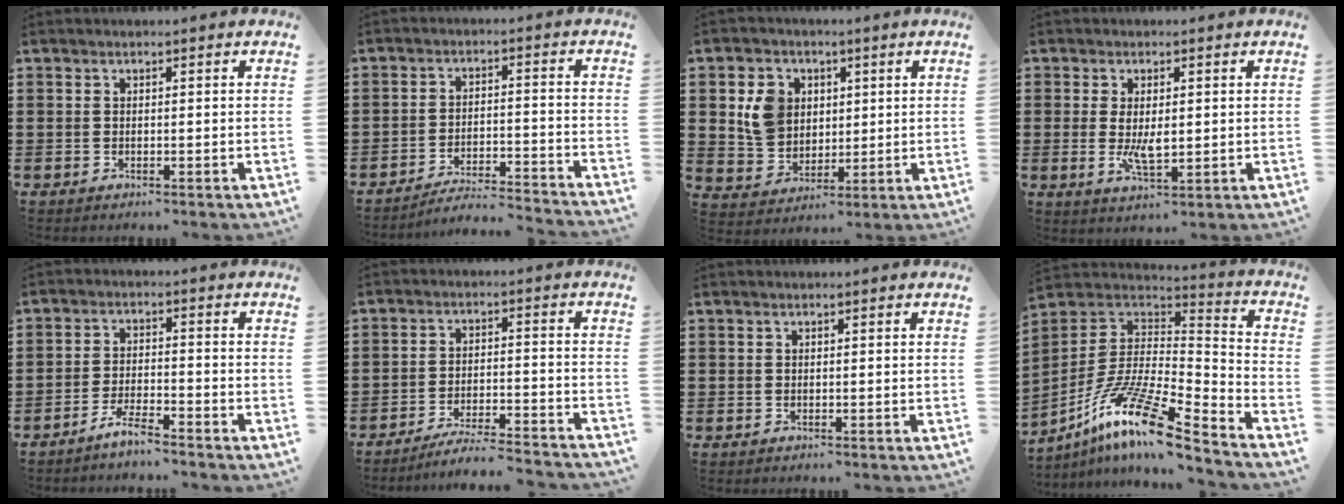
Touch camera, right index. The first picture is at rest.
{"total": 4.6, "force": [-4.5, -0.3, 1.0], "torque": [-0.029, -0.008, -0.094]}
{"total": 7.4, "force": [1.9, 6.4, 3.1], "torque": [-0.083, 0.016, 0.034]}
{"total": 4.3, "force": [0.1, 1.8, 3.9], "torque": [-0.080, -0.001, 0.001]}
{"total": 3.9, "force": [-3.7, -0.1, 1.3], "torque": [-0.040, -0.002, -0.077]}
{"total": 5.4, "force": [-5.2, -0.3, 1.5], "torque": [-0.034, -0.011, -0.104]}
{"total": 0.0}
{"total": 14.4, "force": [-9.5, 2.7, 10.4], "torque": [-0.208, 0.005, -0.182]}